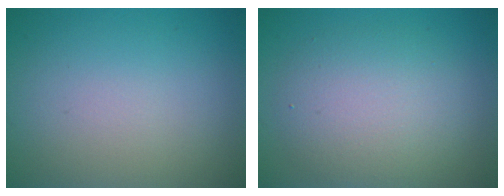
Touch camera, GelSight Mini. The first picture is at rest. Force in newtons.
{"total": 5.3, "press": 5.3, "slide": 0.0}